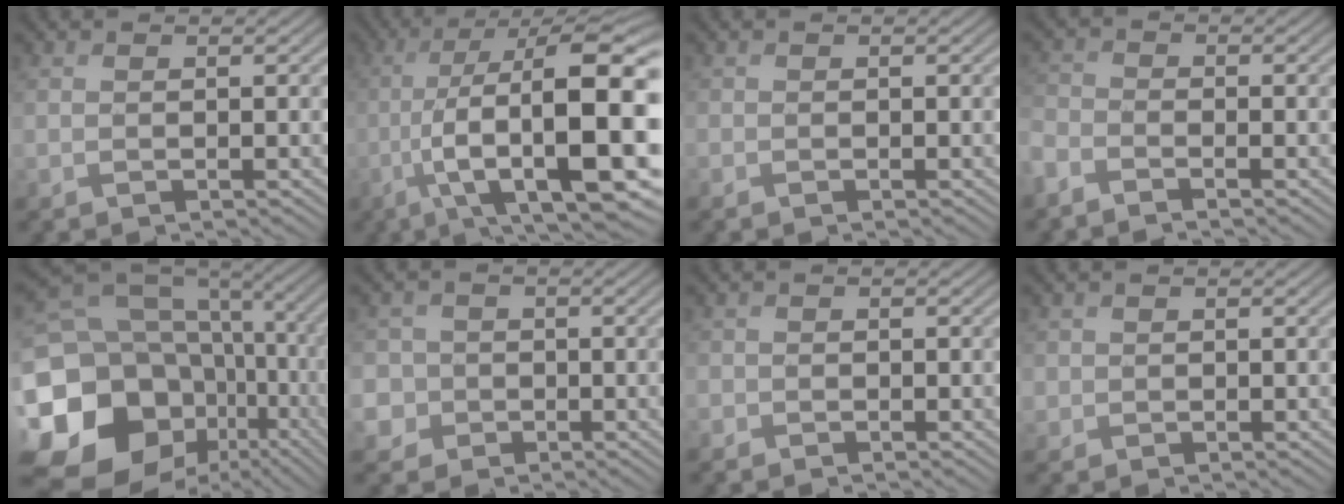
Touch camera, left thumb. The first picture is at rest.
{"total": 18.2, "force": [-3.3, 6.3, 16.8], "torque": [-0.265, -0.016, -0.040]}
{"total": 0.6, "force": [-0.4, 0.5, 0.0], "torque": [0.000, -0.005, -0.010]}
{"total": 3.5, "force": [-2.9, 1.2, 1.4], "torque": [-0.040, -0.009, -0.078]}
{"total": 22.7, "force": [-4.0, 18.0, 13.1], "torque": [-0.310, -0.016, -0.049]}
{"total": 4.7, "force": [-0.9, 4.6, 0.7], "torque": [-0.031, 0.009, -0.044]}
{"total": 1.2, "force": [-0.7, 1.0, -0.1], "torque": [0.006, -0.005, -0.021]}
{"total": 1.4, "force": [0.1, 1.4, 0.1], "torque": [0.000, -0.004, 0.000]}